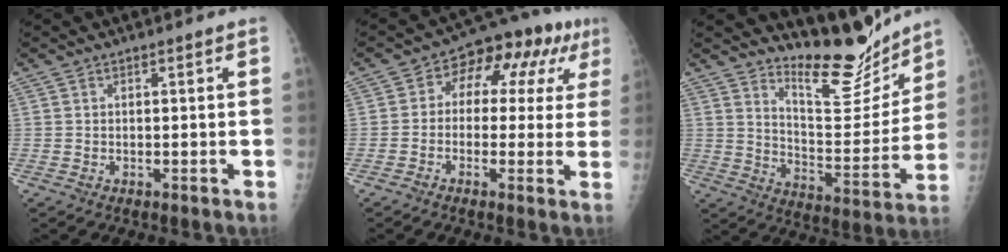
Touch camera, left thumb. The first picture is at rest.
{"total": 12.9, "force": [3.3, 7.9, 9.6], "torque": [-0.075, 0.037, 0.034]}
{"total": 15.2, "force": [13.7, 3.7, 5.4], "torque": [-0.046, -0.121, 0.220]}